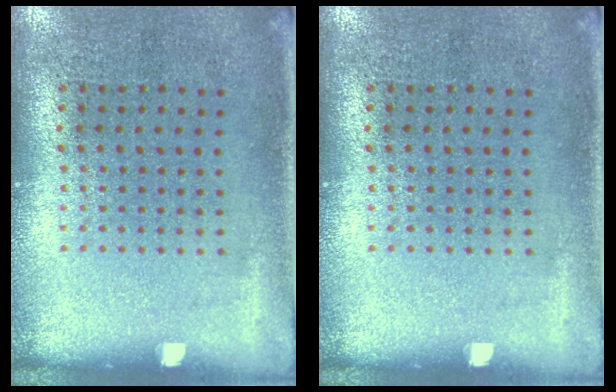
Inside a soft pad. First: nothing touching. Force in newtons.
{"total": 0.0}